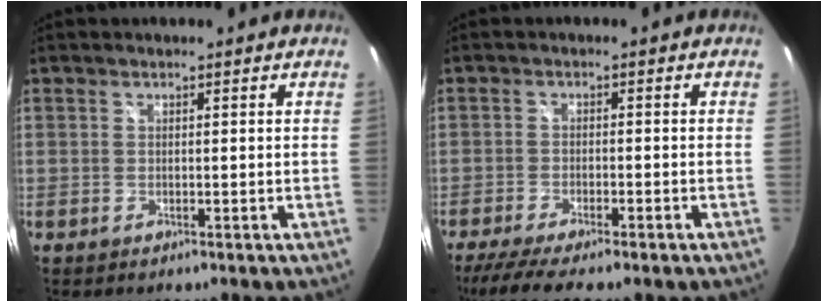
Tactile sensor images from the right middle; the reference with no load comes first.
{"total": 9.5, "force": [-7.6, 1.4, 5.6], "torque": [-0.124, -0.034, -0.125]}